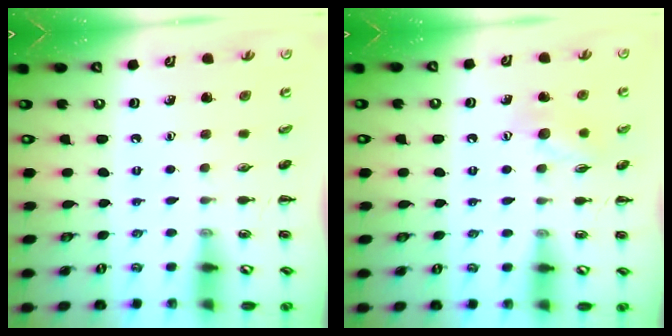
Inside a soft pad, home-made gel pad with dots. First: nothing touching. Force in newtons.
{"total": 8.0, "press": 8.0, "slide": 0.8}